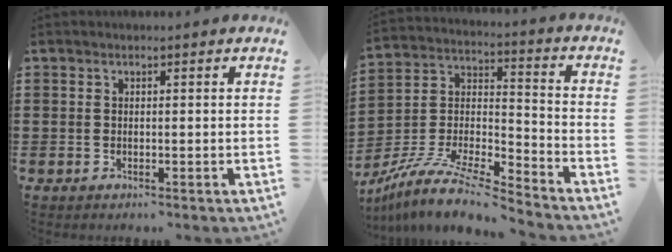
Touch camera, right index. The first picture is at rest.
{"total": 10.3, "force": [-9.3, 1.3, 4.3], "torque": [-0.092, 0.007, -0.191]}